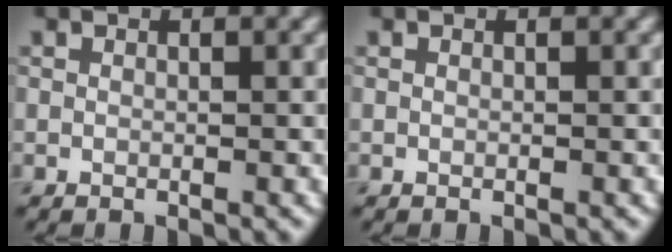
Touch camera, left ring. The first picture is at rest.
{"total": 0.0}